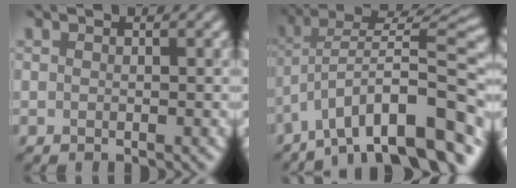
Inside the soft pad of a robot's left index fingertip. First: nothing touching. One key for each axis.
{"total": 12.8, "fx": -6.3, "fy": 4.6, "fz": 10.1, "tx": -0.160, "ty": 0.038, "tz": -0.086}